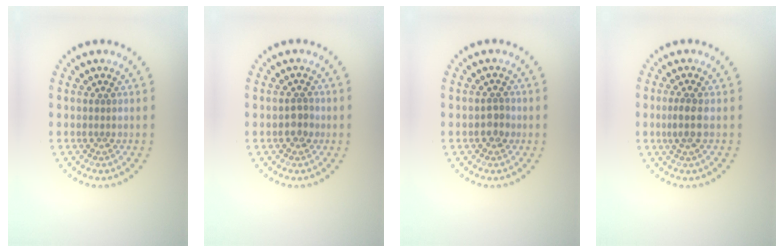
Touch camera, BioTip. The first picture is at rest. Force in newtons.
{"total": 1.4, "press": 1.4, "slide": 0.2}
{"total": 1.4, "press": 1.4, "slide": 0.2}
{"total": 1.7, "press": 1.5, "slide": 0.8}